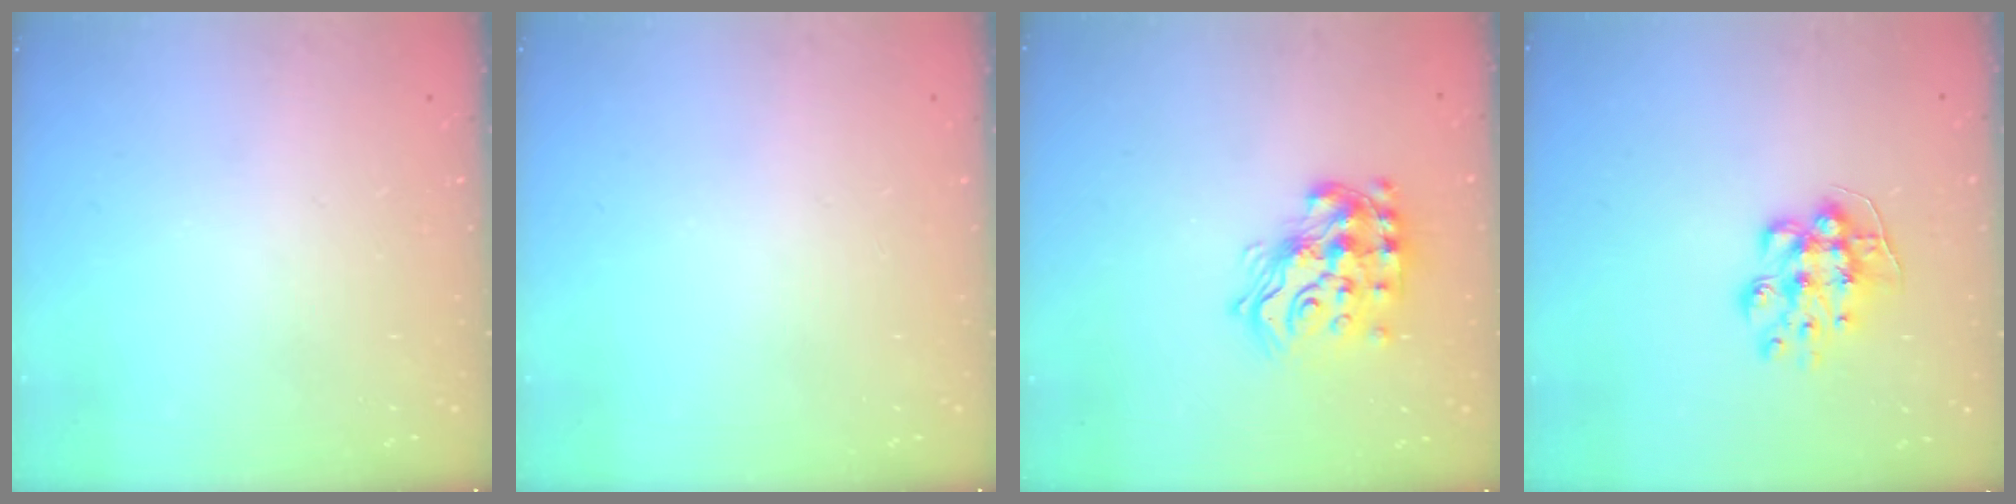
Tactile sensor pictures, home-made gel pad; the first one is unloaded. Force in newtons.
{"total": 0.0}
{"total": 17.0, "press": 17.0, "slide": 1.0}
{"total": 9.5, "press": 9.5, "slide": 0.7}